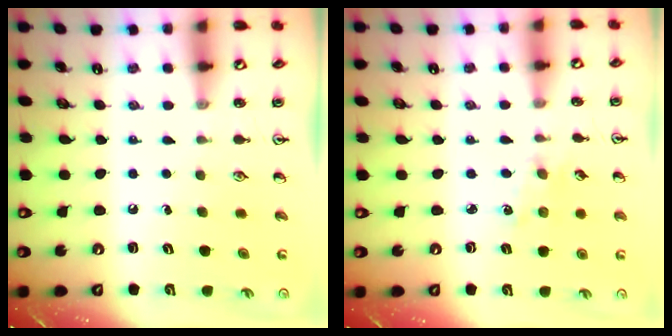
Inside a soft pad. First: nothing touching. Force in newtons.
{"total": 1.5, "press": 1.5, "slide": 0.3}